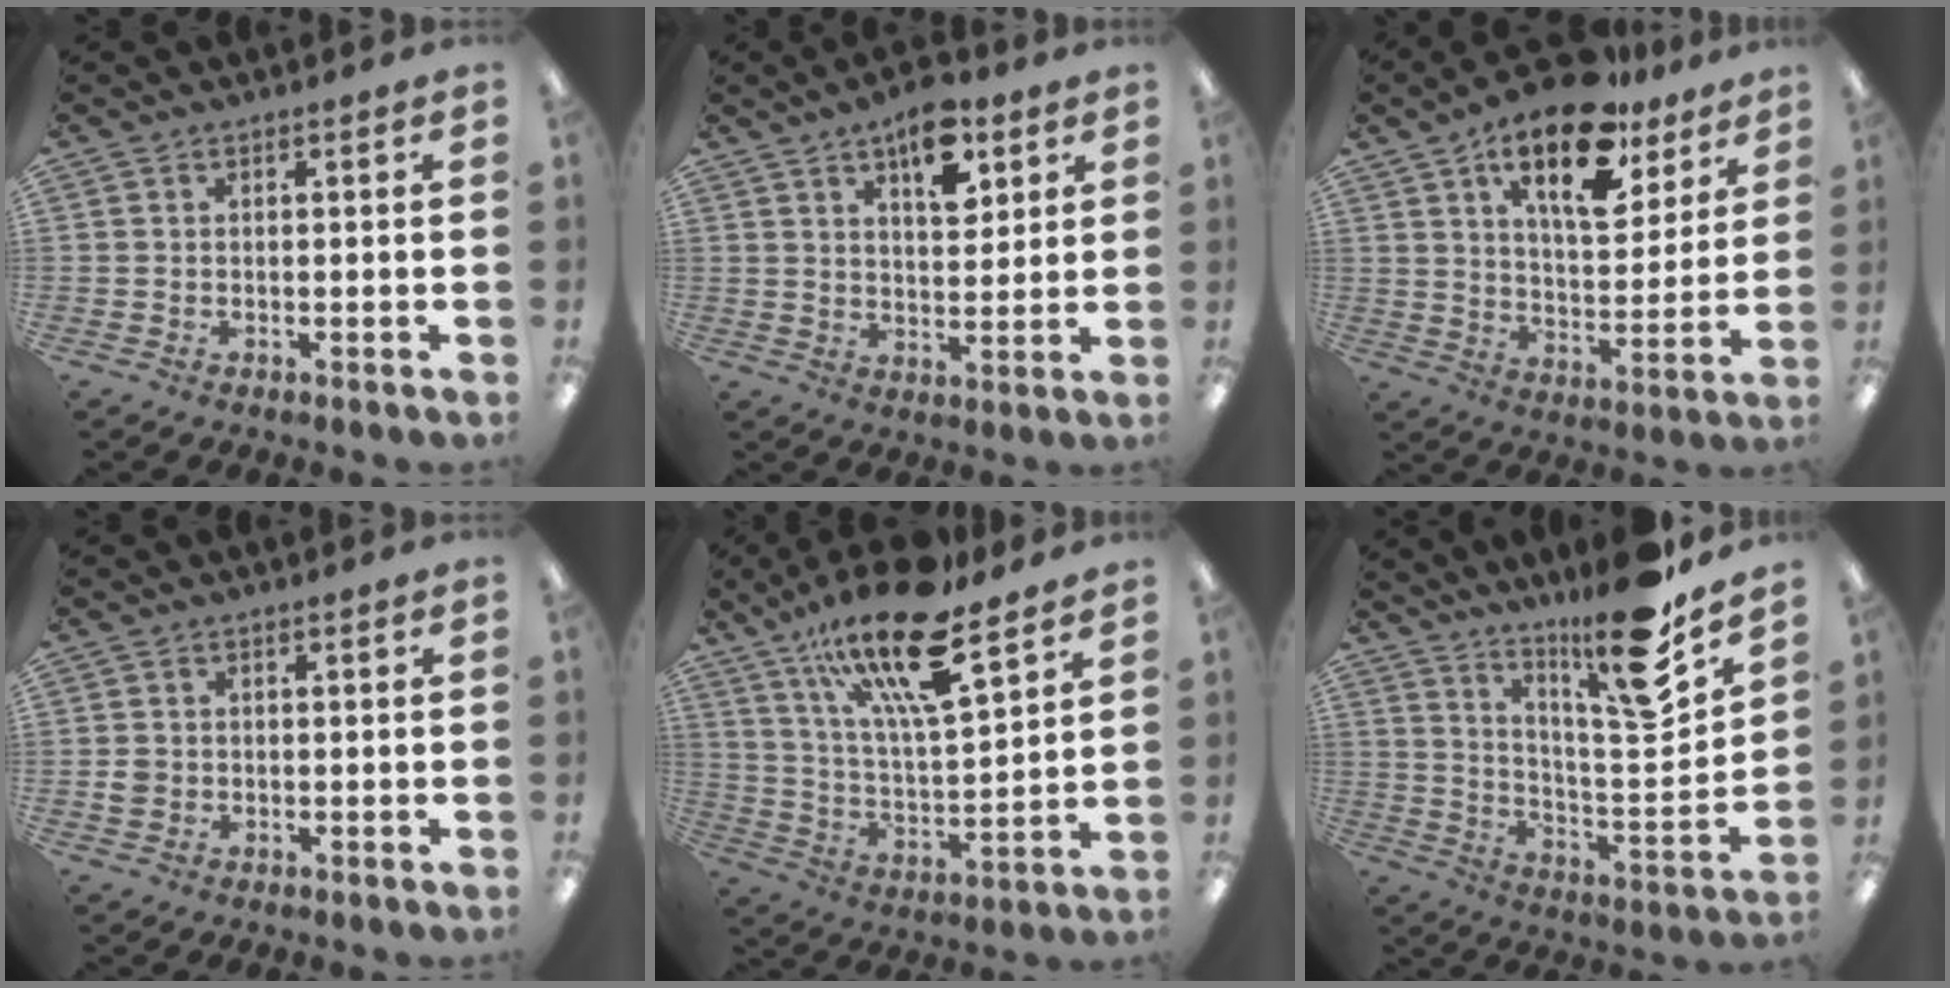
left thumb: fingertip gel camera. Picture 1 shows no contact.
{"total": 11.0, "force": [6.6, 5.2, 7.1], "torque": [-0.097, -0.031, 0.110]}
{"total": 18.6, "force": [12.0, 8.0, 11.7], "torque": [-0.180, -0.062, 0.201]}
{"total": 2.6, "force": [-0.1, 2.5, 0.9], "torque": [-0.009, 0.001, -0.005]}
{"total": 21.0, "force": [14.6, 5.9, 13.9], "torque": [-0.236, -0.083, 0.244]}
{"total": 18.3, "force": [13.9, 2.0, 11.7], "torque": [-0.194, -0.102, 0.220]}